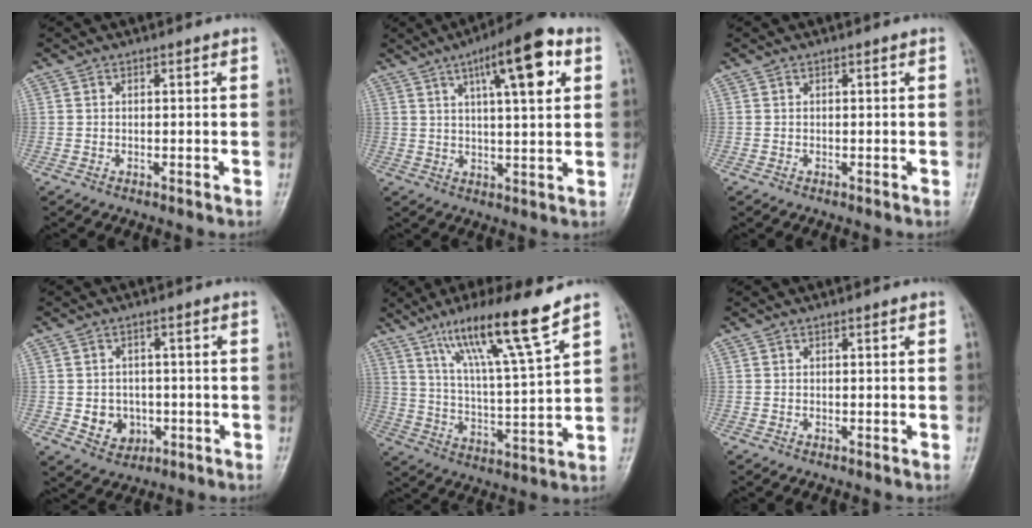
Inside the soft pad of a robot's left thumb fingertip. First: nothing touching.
{"total": 13.3, "force": [5.6, 3.5, 11.6], "torque": [-0.162, -0.003, 0.081]}
{"total": 0.0}
{"total": 5.5, "force": [-1.2, 4.7, 2.5], "torque": [-0.013, 0.008, -0.009]}
{"total": 15.1, "force": [10.2, 0.5, 11.2], "torque": [-0.193, -0.051, 0.181]}
{"total": 0.0}